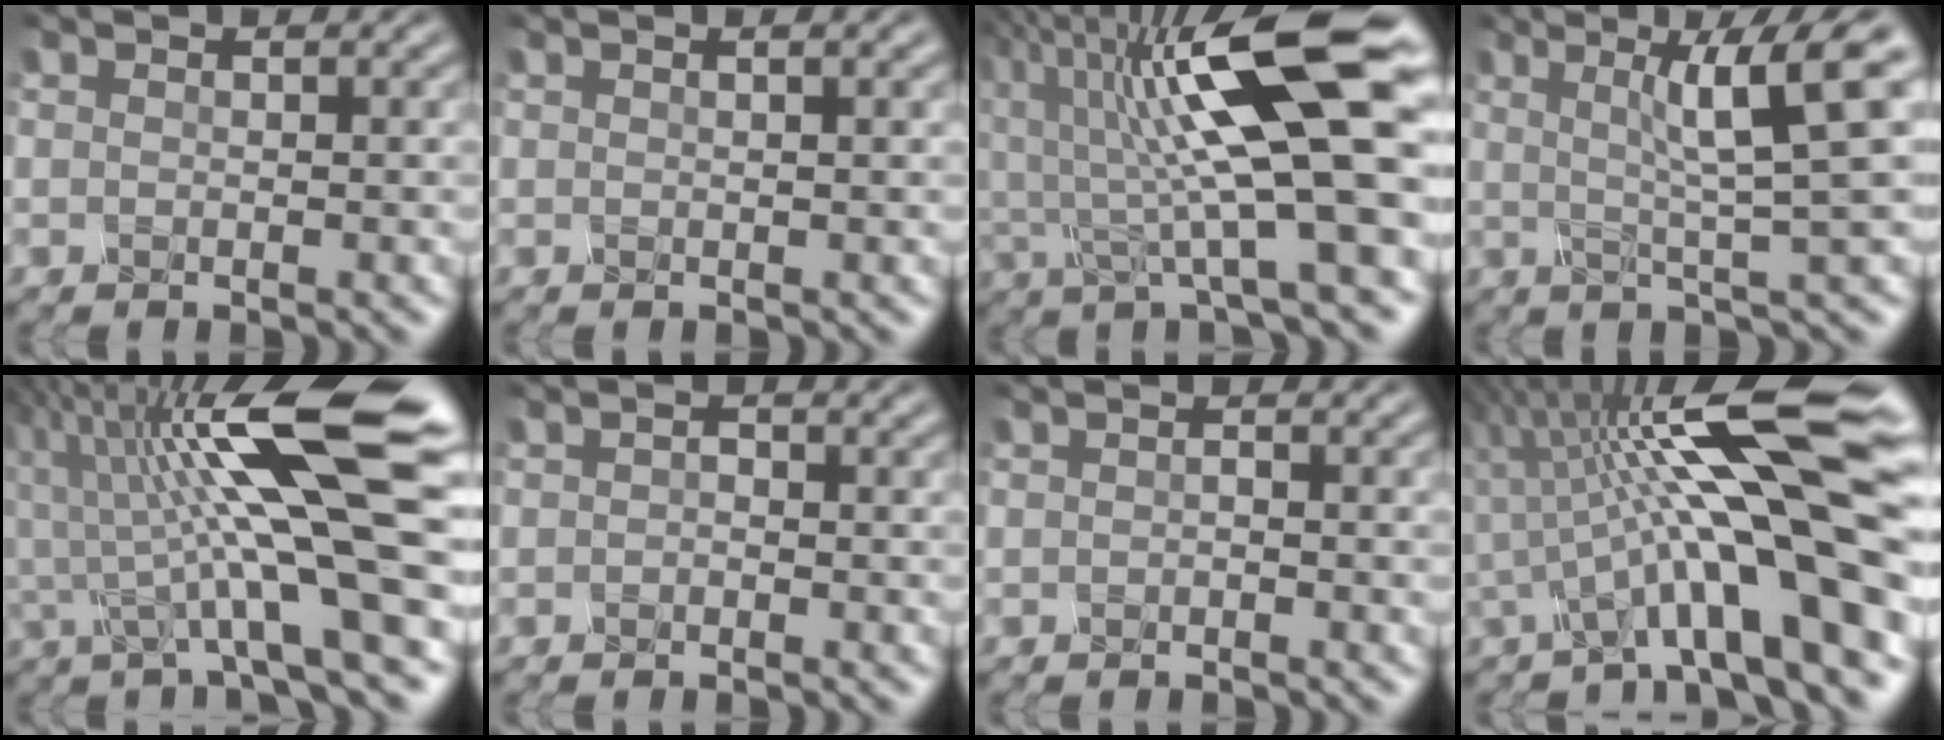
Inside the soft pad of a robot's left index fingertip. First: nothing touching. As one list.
[{"total": 2.4, "force": [1.3, 1.1, 1.8], "torque": [-0.010, 0.022, 0.009]}, {"total": 11.7, "force": [1.6, 2.3, 11.4], "torque": [-0.209, 0.003, 0.043]}, {"total": 6.7, "force": [1.5, 0.2, 6.5], "torque": [-0.099, 0.015, 0.040]}, {"total": 10.6, "force": [0.1, 1.4, 10.6], "torque": [-0.189, 0.010, 0.017]}, {"total": 1.2, "force": [-1.0, -0.3, -0.5], "torque": [-0.002, 0.002, -0.003]}, {"total": 0.8, "force": [-0.6, -0.1, 0.4], "torque": [-0.008, 0.002, -0.010]}, {"total": 11.9, "force": [-1.6, 1.8, 11.6], "torque": [-0.188, 0.026, -0.011]}]